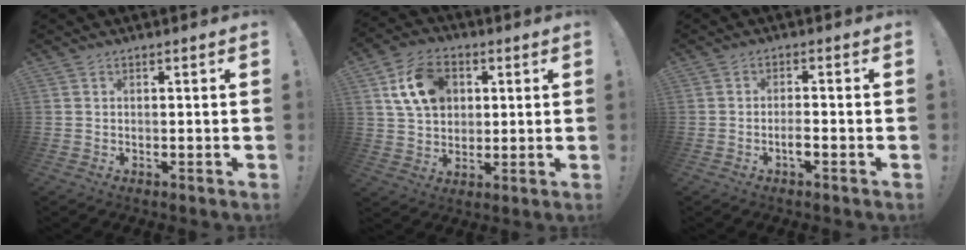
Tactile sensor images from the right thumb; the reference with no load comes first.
{"total": 14.4, "force": [4.8, 10.6, 8.6], "torque": [-0.135, -0.005, 0.096]}
{"total": 3.0, "force": [-1.6, 0.5, 2.4], "torque": [-0.049, 0.002, -0.026]}